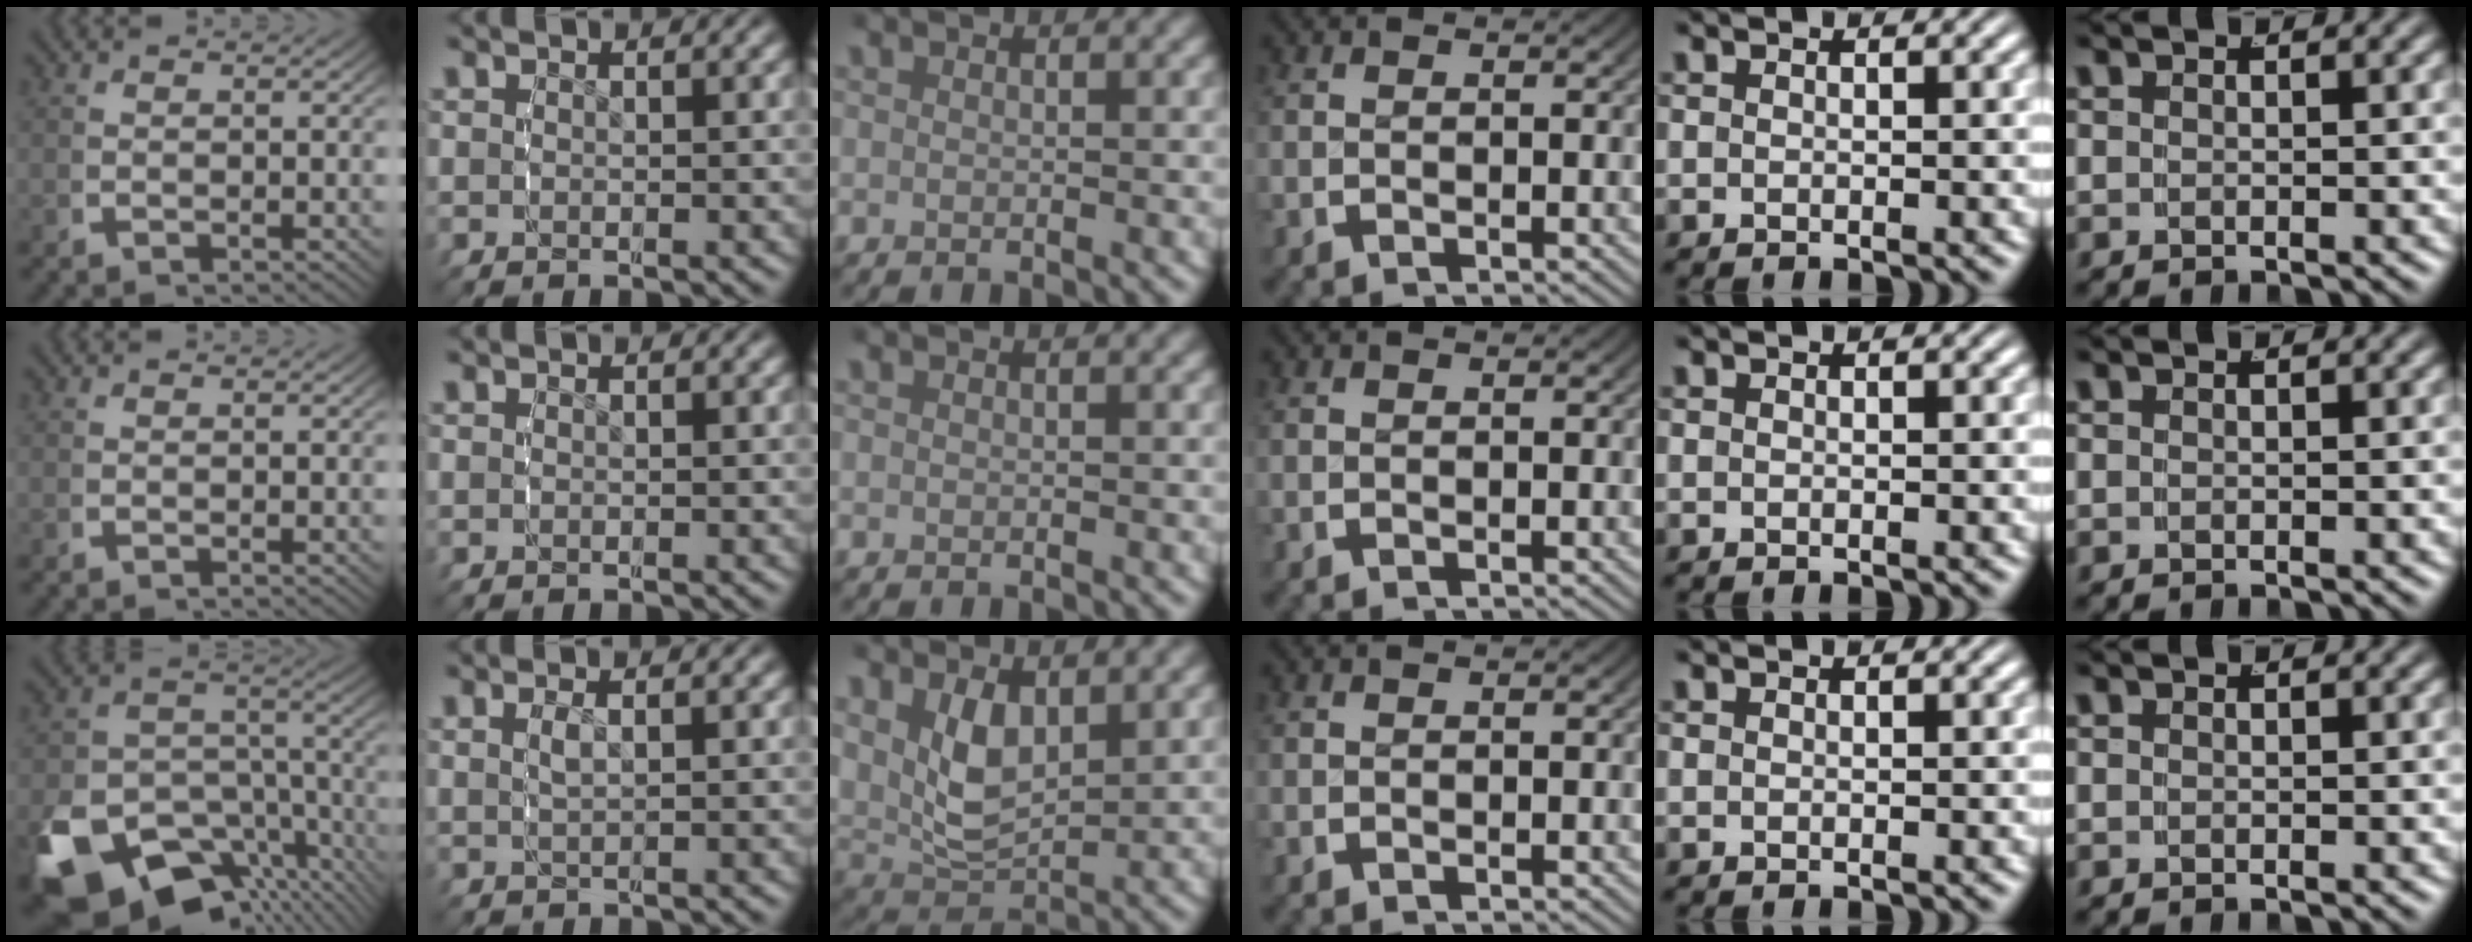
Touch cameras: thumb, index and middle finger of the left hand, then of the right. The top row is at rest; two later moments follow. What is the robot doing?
{"motion": "grasp_and_lifting", "object": "ethernet cable"}